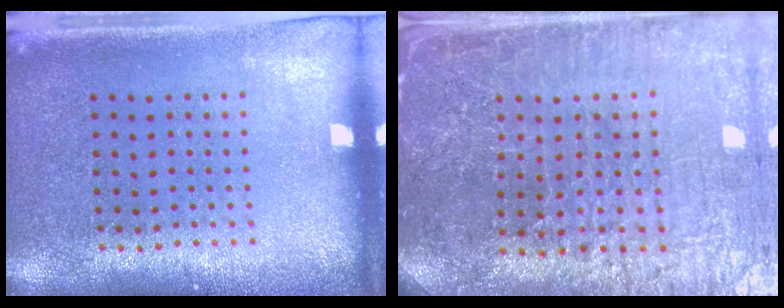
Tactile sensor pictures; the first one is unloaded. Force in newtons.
{"total": 4.2, "press": 4.1, "slide": 0.9}